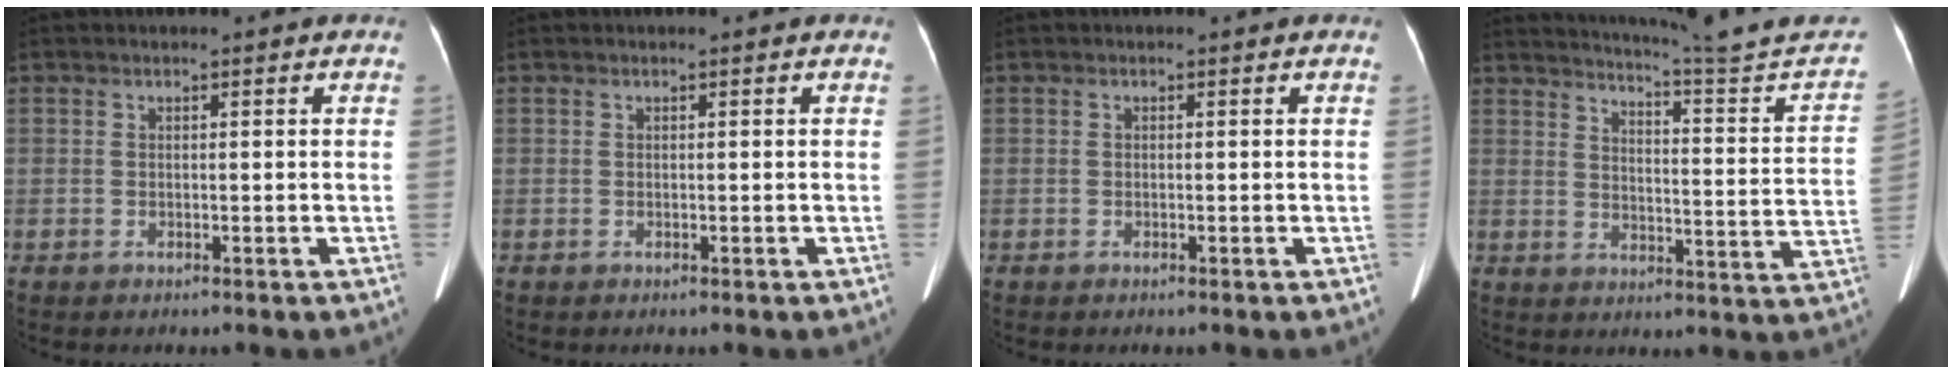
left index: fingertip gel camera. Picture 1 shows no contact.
{"total": 0.0}
{"total": 0.0}
{"total": 19.5, "force": [18.0, -1.6, 7.3], "torque": [-0.112, -0.077, 0.221]}